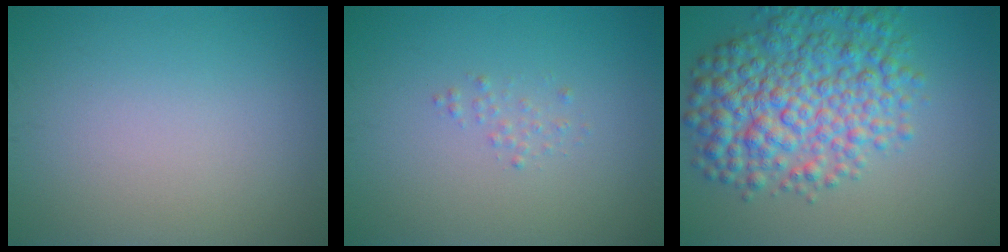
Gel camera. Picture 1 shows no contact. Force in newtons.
{"total": 0.8, "press": 0.8, "slide": 0.0}
{"total": 8.5, "press": 8.5, "slide": 0.1}